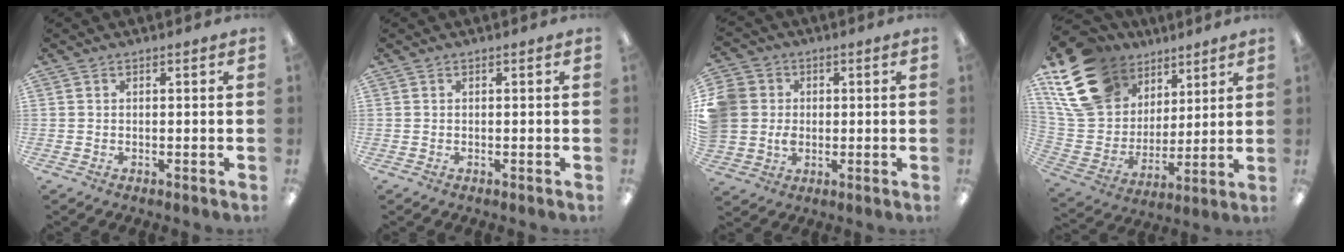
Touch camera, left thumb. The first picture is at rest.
{"total": 0.0}
{"total": 8.5, "force": [0.6, 8.3, 2.0], "torque": [-0.068, 0.007, 0.017]}
{"total": 20.3, "force": [11.1, 14.2, 9.5], "torque": [-0.190, -0.044, 0.215]}